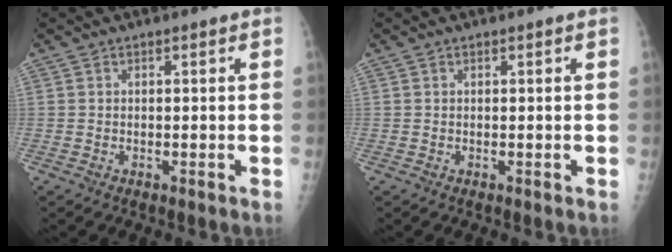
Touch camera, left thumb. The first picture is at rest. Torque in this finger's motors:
{"motor_torque": [0.01, 0.03, -0.01, -0.03, 0.00]}